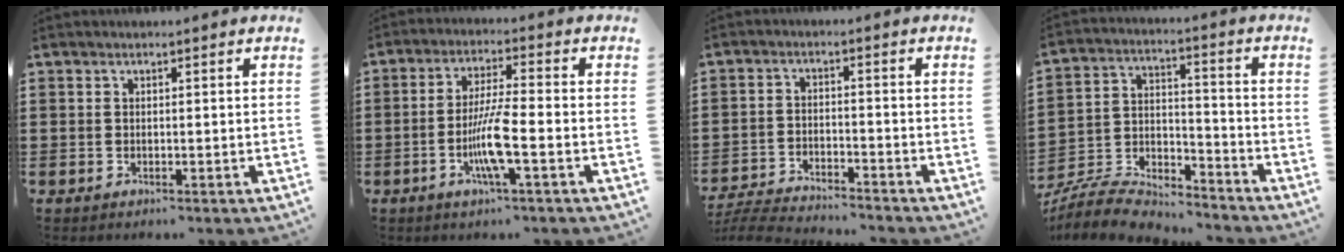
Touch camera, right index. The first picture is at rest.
{"total": 7.3, "force": [-2.4, 0.7, 6.9], "torque": [-0.143, -0.013, -0.051]}
{"total": 5.1, "force": [-5.0, 0.2, 0.7], "torque": [-0.031, -0.003, -0.108]}
{"total": 7.7, "force": [-7.4, 1.5, 1.4], "torque": [-0.041, 0.006, -0.149]}